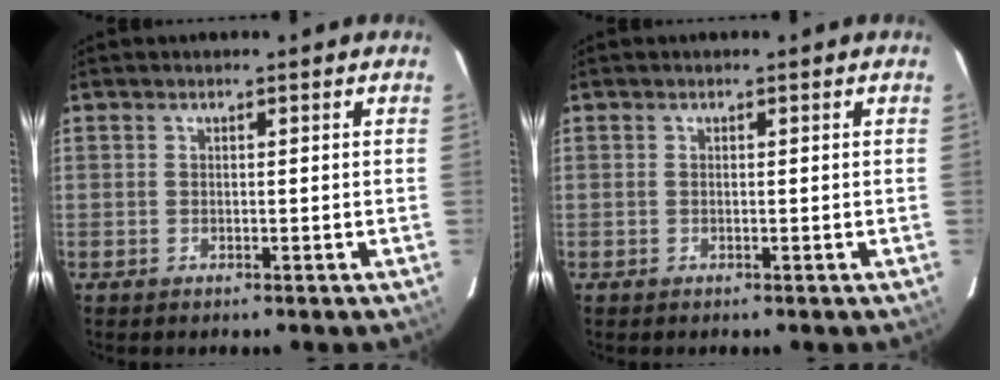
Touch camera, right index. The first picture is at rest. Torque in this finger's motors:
{"motor_torque": [-0.09, 0.00, 0.02, 0.01]}